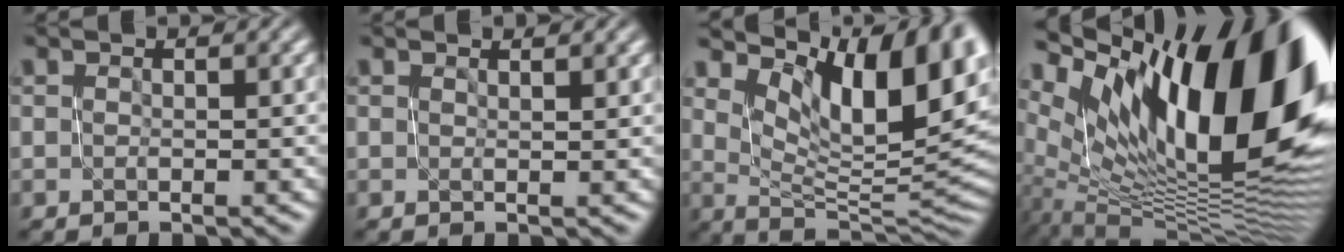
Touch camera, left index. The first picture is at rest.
{"total": 1.0, "force": [0.8, 0.3, 0.5], "torque": [-0.001, 0.001, 0.013]}
{"total": 11.8, "force": [5.9, 4.8, 9.0], "torque": [-0.130, 0.004, 0.112]}
{"total": 18.4, "force": [6.7, 8.1, 15.1], "torque": [-0.243, 0.030, 0.111]}